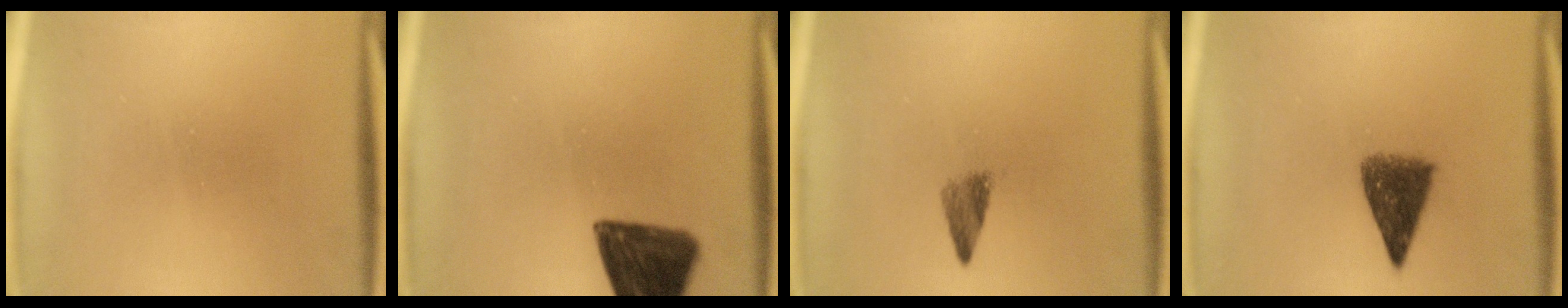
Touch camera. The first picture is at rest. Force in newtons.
{"total": 12.7}
{"total": 2.4}
{"total": 6.3}